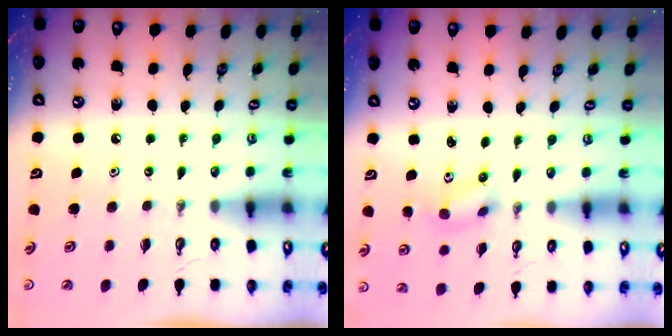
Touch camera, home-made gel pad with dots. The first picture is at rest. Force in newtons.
{"total": 1.9, "press": 1.7, "slide": 0.7}